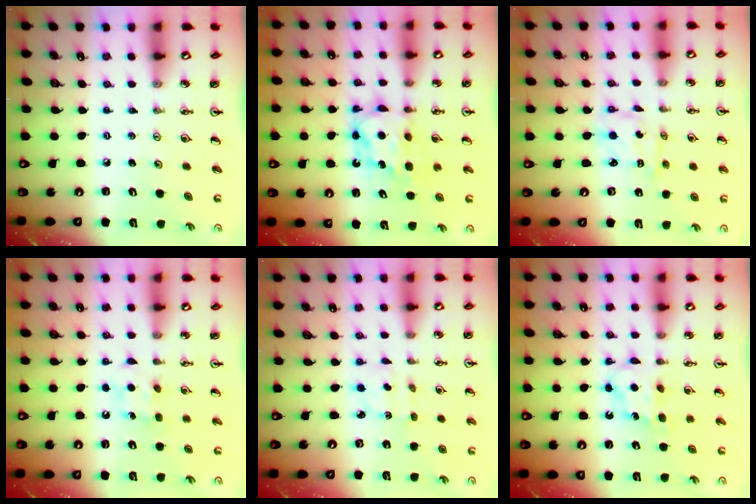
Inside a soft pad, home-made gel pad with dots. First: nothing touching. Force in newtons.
{"total": 6.1, "press": 6.1, "slide": 0.6}
{"total": 2.4, "press": 2.4, "slide": 0.1}
{"total": 4.6, "press": 4.6, "slide": 0.7}
{"total": 2.4, "press": 2.3, "slide": 0.6}
{"total": 6.3, "press": 6.3, "slide": 0.3}